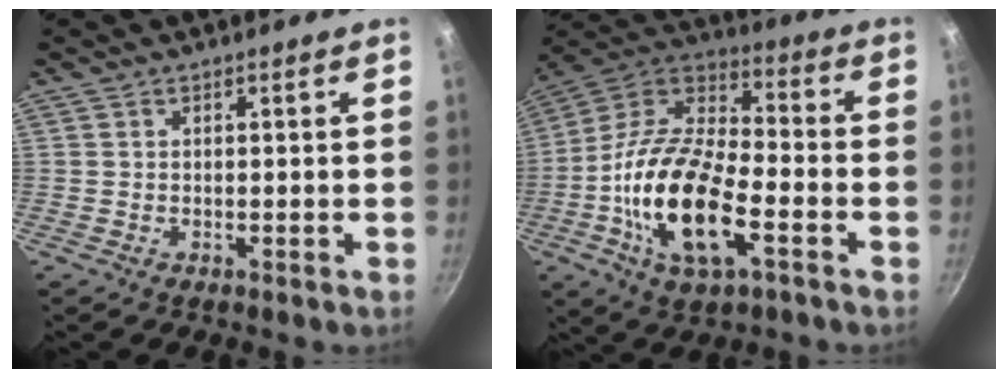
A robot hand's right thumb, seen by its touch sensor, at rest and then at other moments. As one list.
[{"total": 20.9, "force": [-6.4, 9.5, 17.5], "torque": [-0.332, 0.034, -0.138]}]